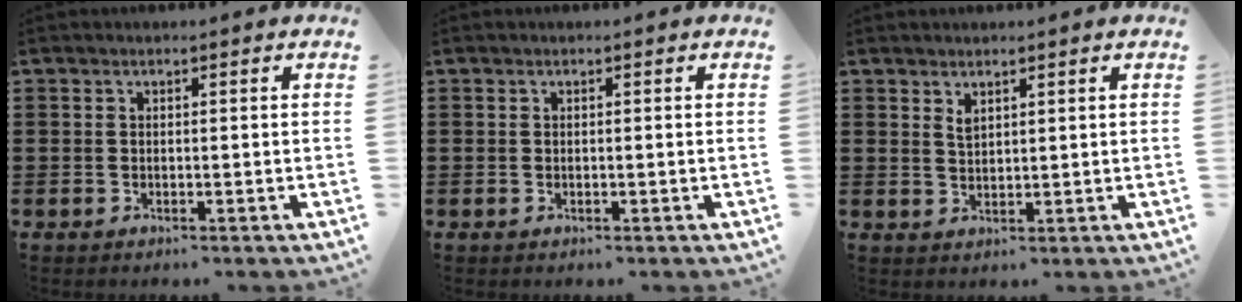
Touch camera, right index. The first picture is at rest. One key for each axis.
{"total": 0.0}
{"total": 1.4, "fx": 1.1, "fy": 0.6, "fz": 0.6, "tx": -0.014, "ty": 0.002, "tz": 0.020}